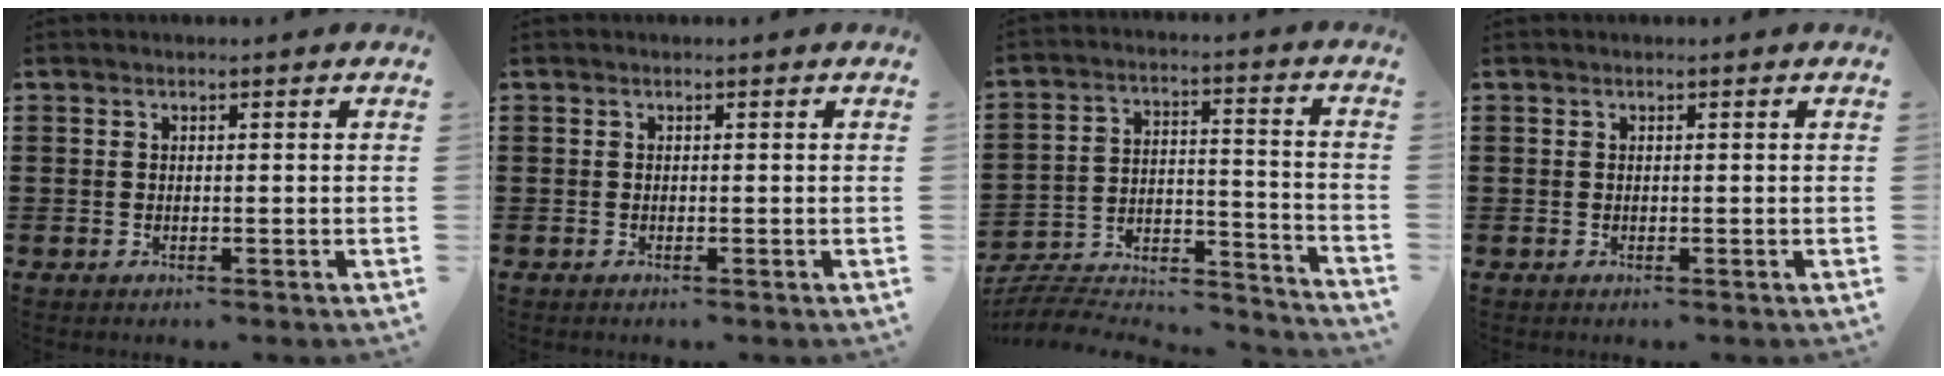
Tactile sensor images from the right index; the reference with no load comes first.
{"total": 0.0}
{"total": 5.3, "force": [-5.0, 1.5, 1.1], "torque": [-0.017, -0.001, -0.100]}
{"total": 0.0}